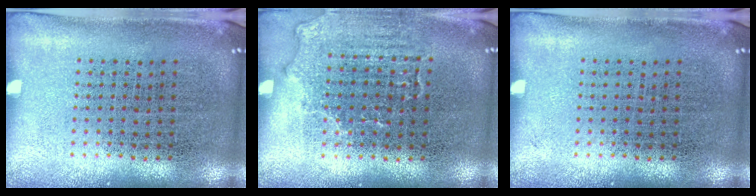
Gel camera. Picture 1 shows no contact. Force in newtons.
{"total": 1.4, "press": 1.2, "slide": 0.6}
{"total": 0.0}